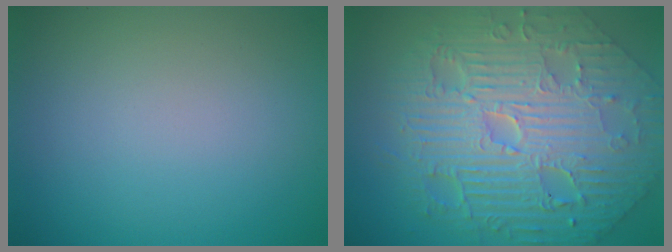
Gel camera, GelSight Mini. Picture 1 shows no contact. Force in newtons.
{"total": 11.9, "press": 7.8, "slide": 9.0}